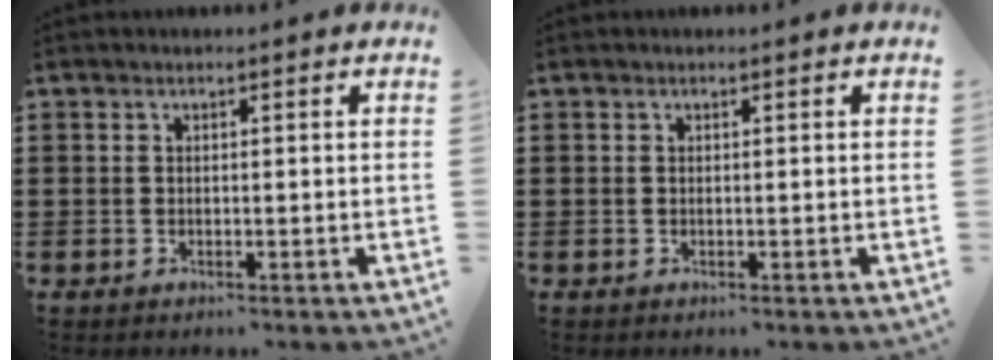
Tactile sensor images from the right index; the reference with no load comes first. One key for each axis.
{"total": 0.0}